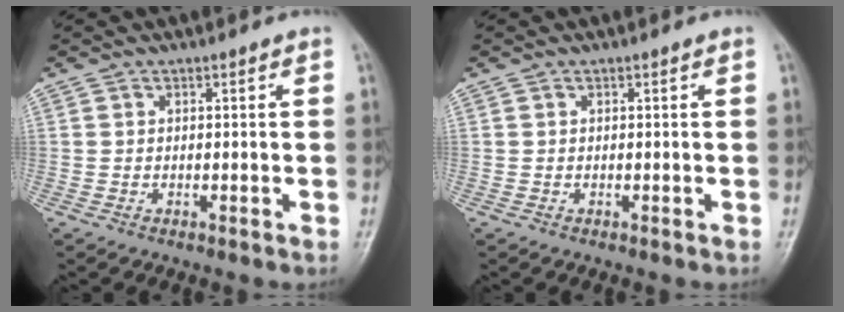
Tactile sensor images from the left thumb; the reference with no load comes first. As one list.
[{"total": 0.0}]